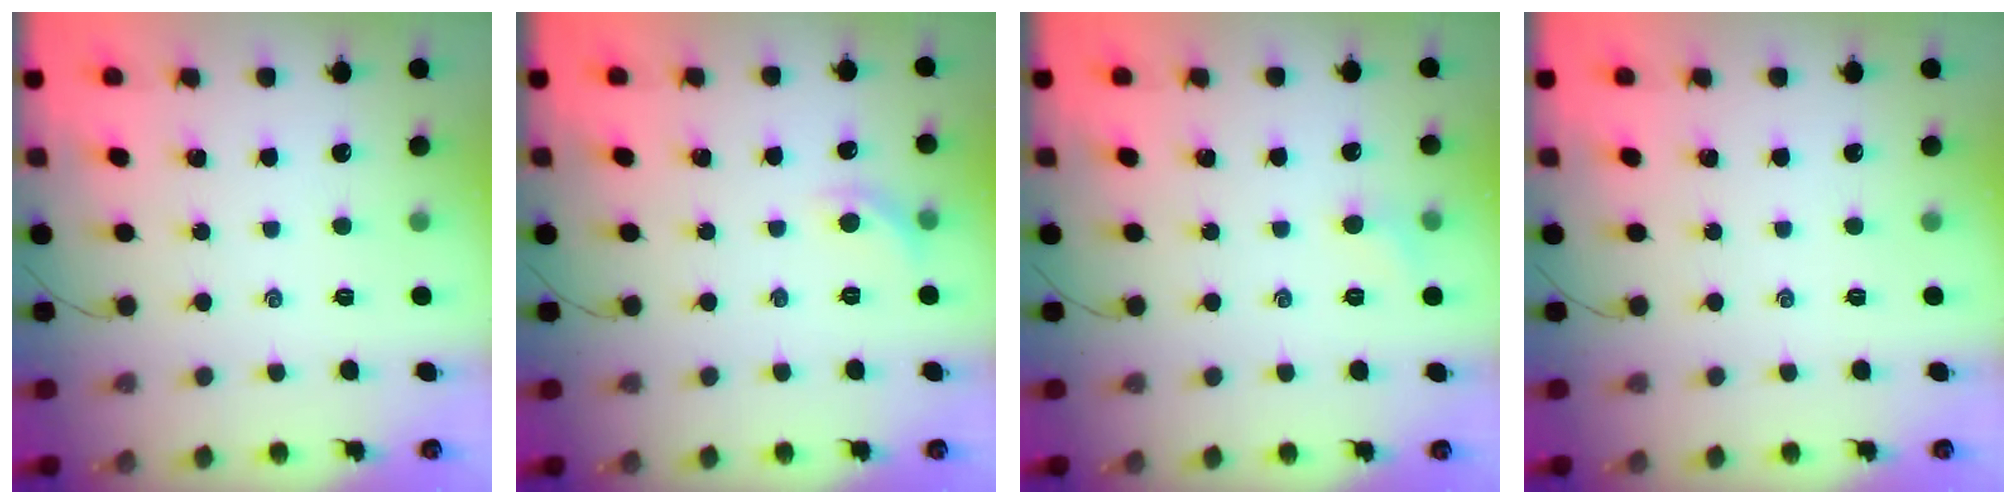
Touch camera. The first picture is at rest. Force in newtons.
{"total": 5.6, "press": 5.4, "slide": 1.4}
{"total": 4.2, "press": 4.0, "slide": 1.3}
{"total": 0.0}